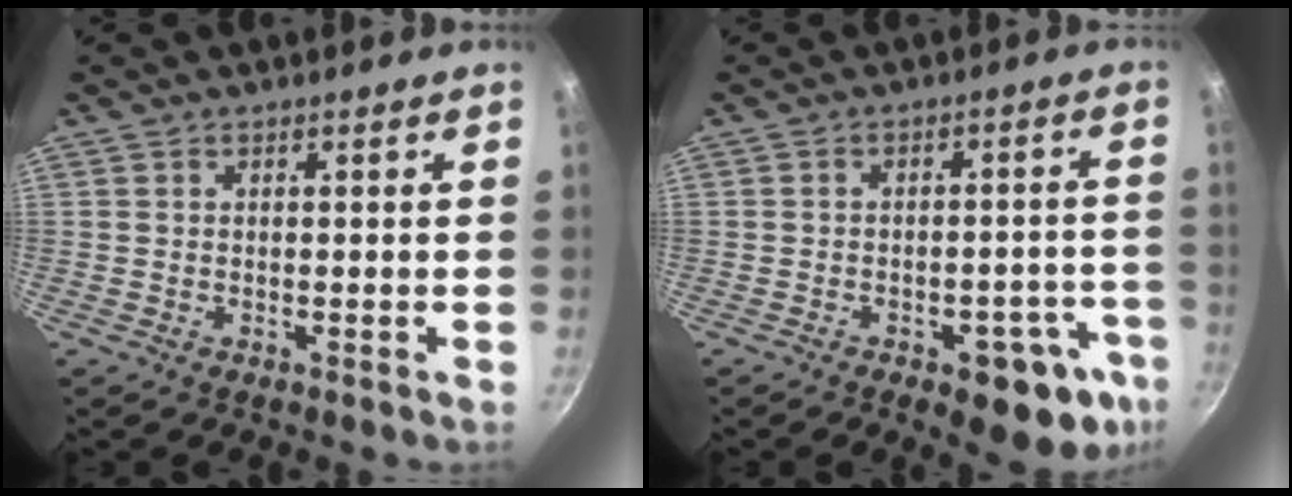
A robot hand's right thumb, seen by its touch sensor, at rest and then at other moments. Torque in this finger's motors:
{"motor_torque": [0.89, 1.06, -0.18, 0.06, 0.17]}